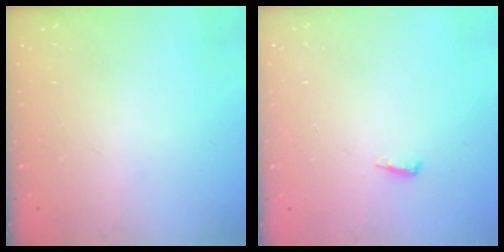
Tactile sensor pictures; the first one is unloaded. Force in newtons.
{"total": 5.0, "press": 4.9, "slide": 0.9}